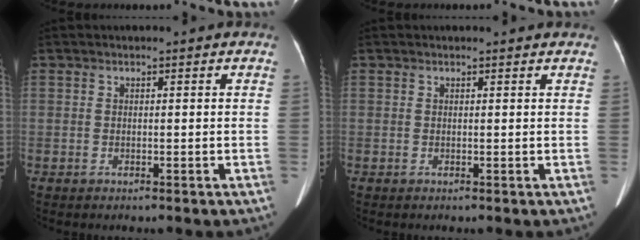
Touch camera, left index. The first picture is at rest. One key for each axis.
{"total": 2.0, "fx": 1.9, "fy": 0.3, "fz": 0.5, "tx": -0.013, "ty": 0.009, "tz": 0.016}